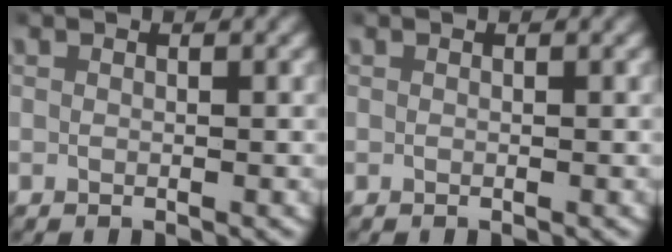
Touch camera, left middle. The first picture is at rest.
{"total": 0.0}